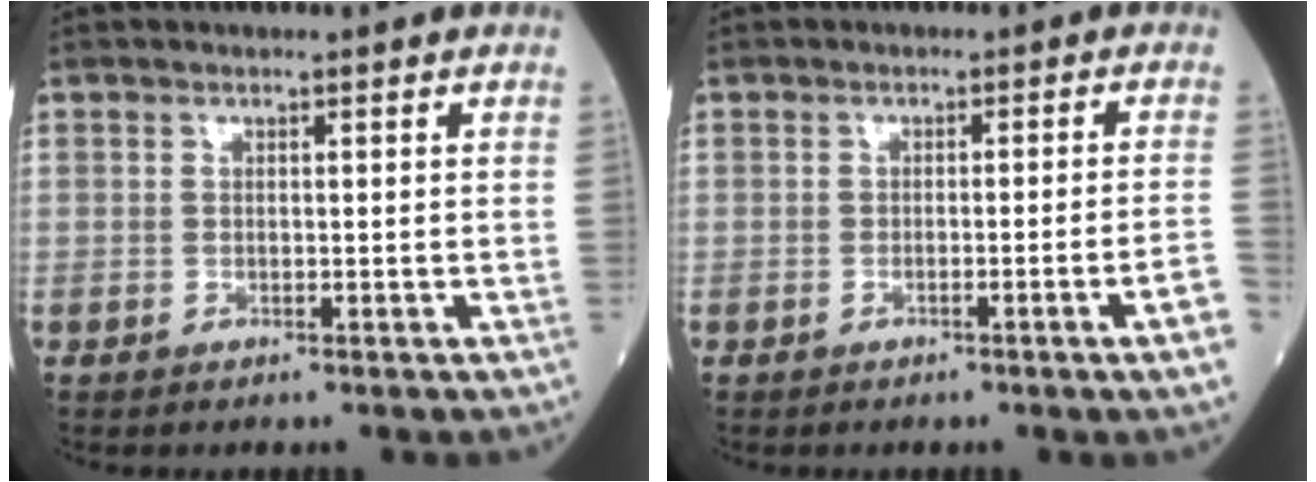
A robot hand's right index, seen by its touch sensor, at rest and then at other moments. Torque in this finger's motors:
{"motor_torque": [-0.19, -0.14, 0.00, 0.00]}